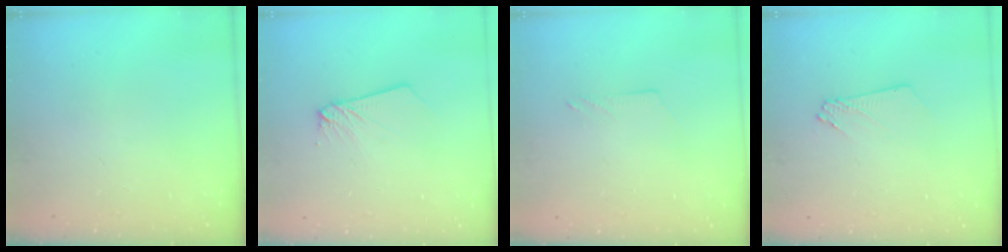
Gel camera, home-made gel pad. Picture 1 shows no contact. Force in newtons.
{"total": 2.0, "press": 2.0, "slide": 0.2}
{"total": 2.2, "press": 2.2, "slide": 0.2}
{"total": 3.6, "press": 3.6, "slide": 0.0}